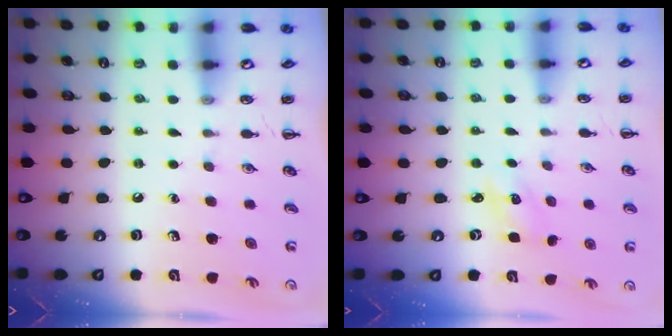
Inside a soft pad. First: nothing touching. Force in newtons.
{"total": 1.8, "press": 1.8, "slide": 0.5}